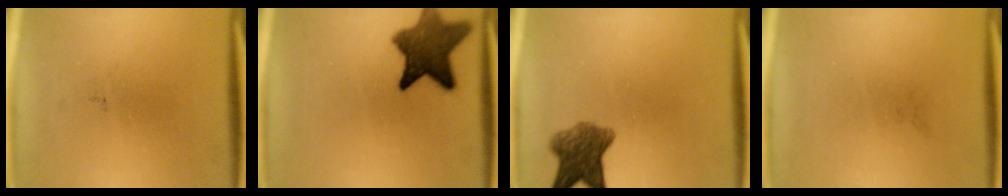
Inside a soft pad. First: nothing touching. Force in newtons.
{"total": 9.9}
{"total": 6.7}
{"total": 0.0}